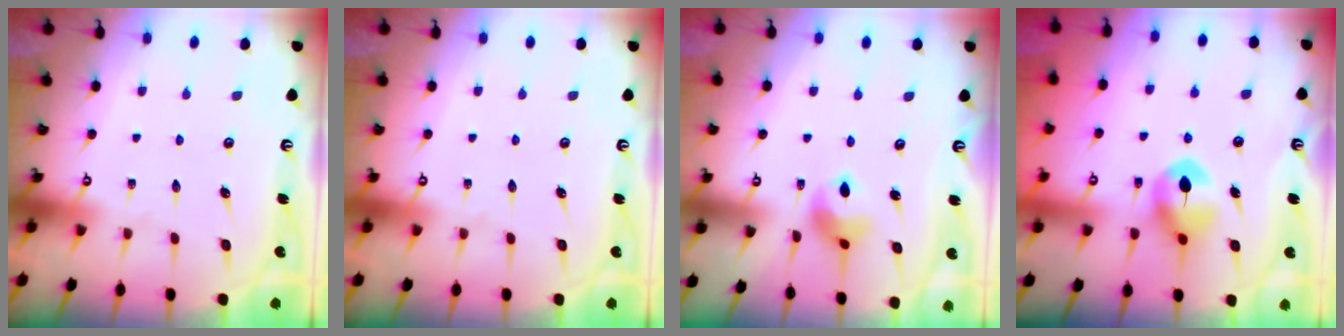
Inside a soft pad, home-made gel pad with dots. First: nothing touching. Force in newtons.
{"total": 0.0}
{"total": 8.3, "press": 8.2, "slide": 1.0}
{"total": 8.6, "press": 8.6, "slide": 0.3}